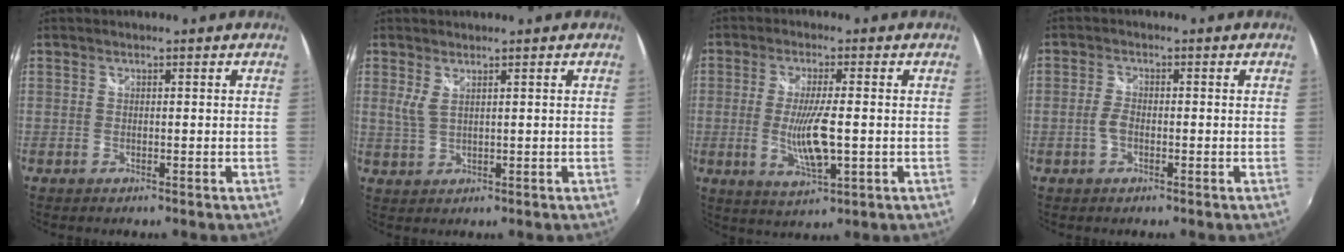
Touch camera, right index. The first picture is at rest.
{"total": 2.2, "force": [1.1, 0.4, 1.9], "torque": [-0.036, -0.002, 0.020]}
{"total": 8.6, "force": [-1.3, 1.7, 8.4], "torque": [-0.156, -0.016, -0.019]}
{"total": 2.4, "force": [-0.9, 1.3, 1.9], "torque": [-0.044, 0.003, -0.020]}